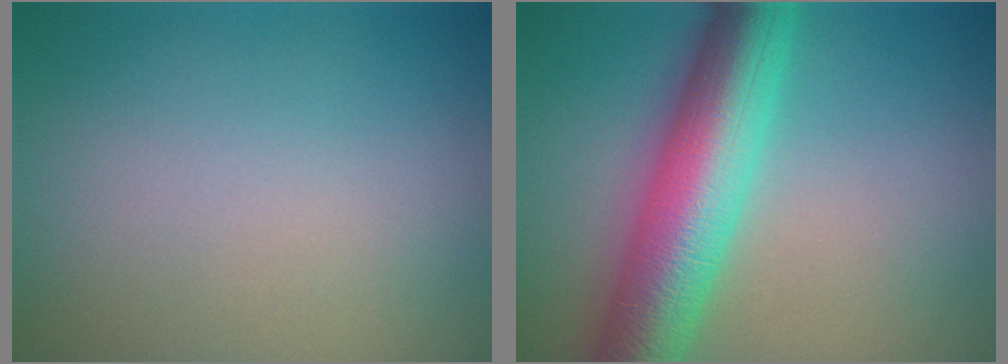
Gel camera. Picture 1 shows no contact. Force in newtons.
{"total": 10.3, "press": 10.3, "slide": 0.1}